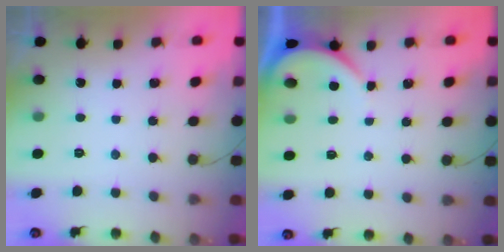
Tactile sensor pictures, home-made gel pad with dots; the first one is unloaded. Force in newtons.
{"total": 2.6, "press": 2.6, "slide": 0.2}